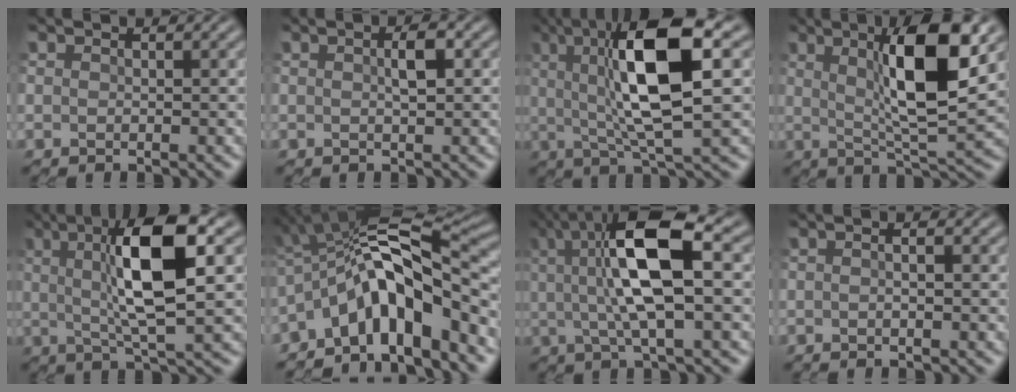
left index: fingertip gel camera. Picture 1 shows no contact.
{"total": 2.2, "force": [0.4, 0.7, 2.0], "torque": [-0.041, 0.005, 0.008]}
{"total": 10.4, "force": [2.2, 2.4, 9.9], "torque": [-0.173, 0.010, 0.036]}
{"total": 8.7, "force": [2.6, 1.5, 8.2], "torque": [-0.136, 0.001, 0.045]}
{"total": 8.7, "force": [1.9, 1.7, 8.3], "torque": [-0.140, 0.010, 0.031]}
{"total": 9.5, "force": [-3.8, 3.4, 8.1], "torque": [-0.108, 0.025, -0.078]}
{"total": 9.8, "force": [2.0, 2.7, 9.3], "torque": [-0.174, 0.014, 0.029]}
{"total": 1.1, "force": [-0.2, 0.3, 1.0], "torque": [-0.014, 0.003, -0.003]}